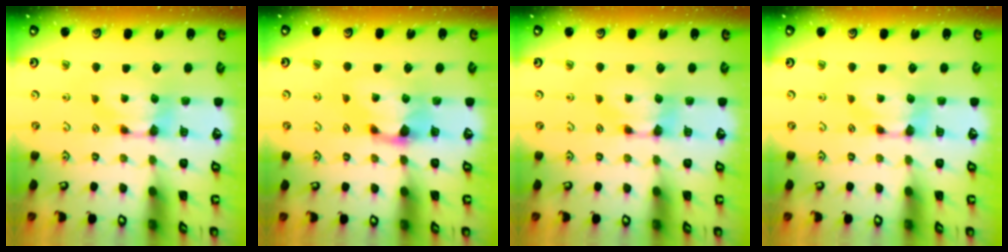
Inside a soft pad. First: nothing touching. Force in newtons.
{"total": 1.1, "press": 0.1, "slide": 1.1}
{"total": 0.0}
{"total": 0.0}